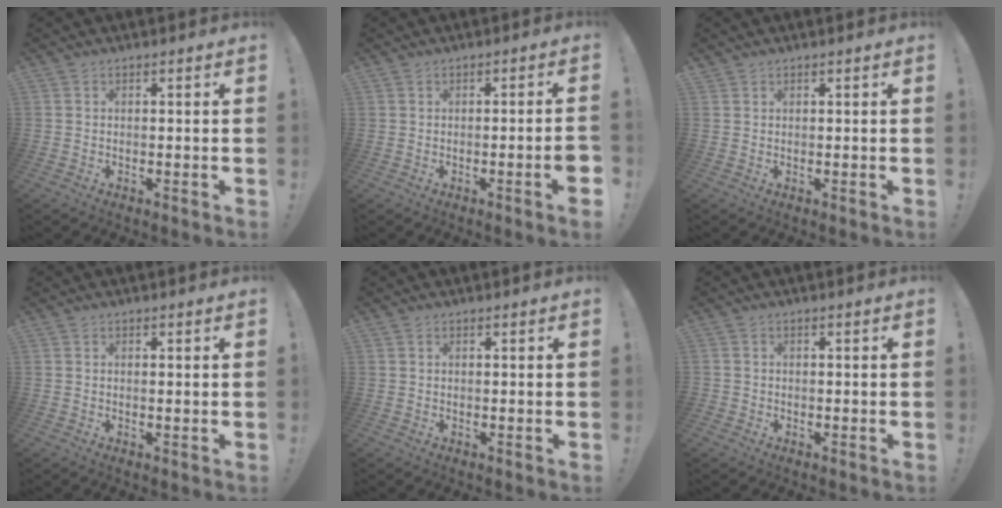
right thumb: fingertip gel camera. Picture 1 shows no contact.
{"total": 4.1, "force": [-1.5, -0.2, 3.8], "torque": [-0.052, -0.006, -0.023]}
{"total": 0.6, "force": [0.5, 0.2, 0.1], "torque": [0.001, -0.003, 0.010]}
{"total": 0.6, "force": [0.3, 0.0, 0.5], "torque": [-0.001, -0.004, 0.003]}
{"total": 0.0}
{"total": 1.0, "force": [-0.6, 0.8, 0.1], "torque": [0.000, 0.003, -0.012]}